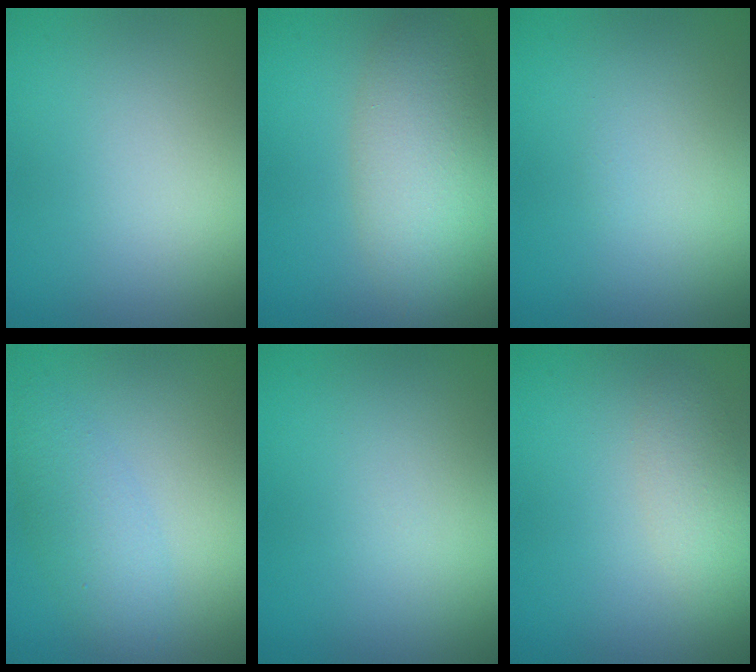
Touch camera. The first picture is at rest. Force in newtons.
{"total": 5.1, "press": 5.1, "slide": 0.4}
{"total": 0.0}
{"total": 2.9, "press": 2.9, "slide": 0.0}
{"total": 0.0}
{"total": 2.1, "press": 2.0, "slide": 0.1}